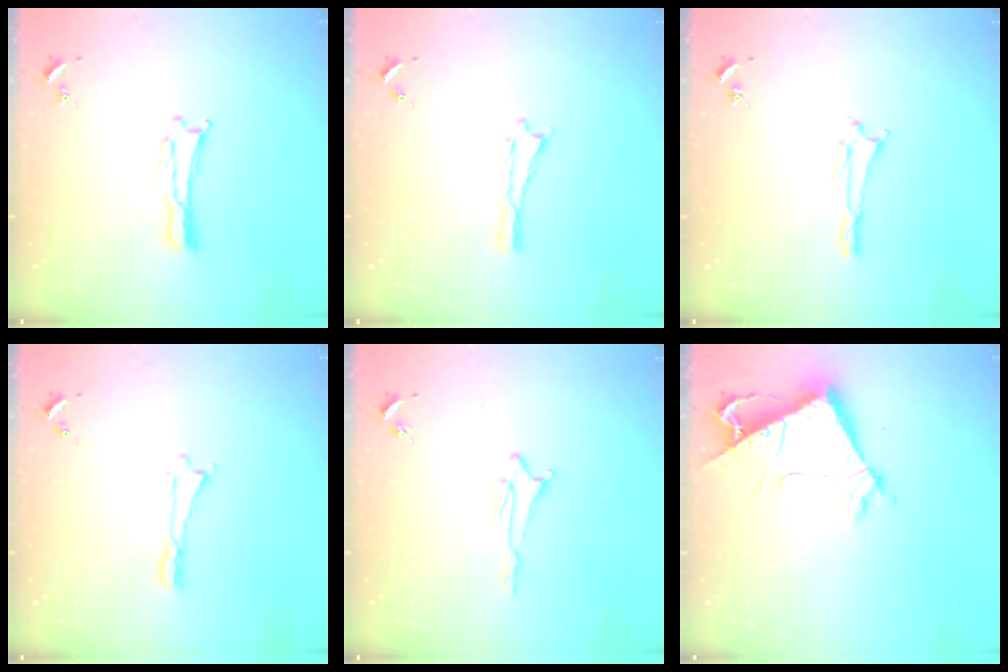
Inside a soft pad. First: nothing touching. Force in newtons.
{"total": 0.0}
{"total": 1.0, "press": 0.9, "slide": 0.2}
{"total": 0.0}
{"total": 2.0, "press": 2.0, "slide": 0.4}
{"total": 7.2, "press": 7.2, "slide": 0.7}